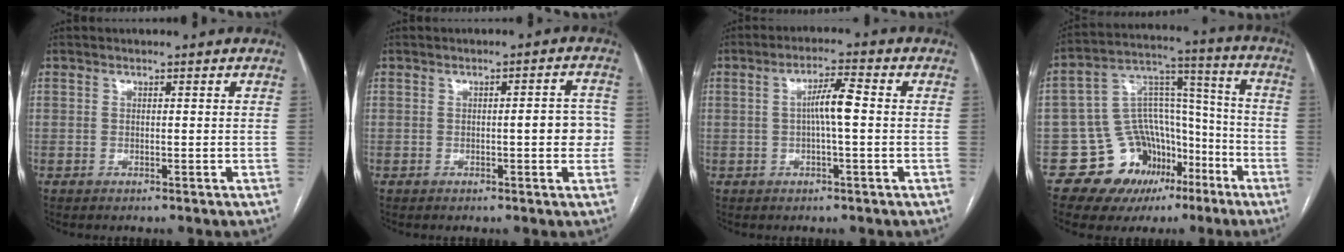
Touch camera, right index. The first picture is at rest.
{"total": 4.3, "force": [-0.4, 1.1, 4.2], "torque": [-0.047, 0.011, -0.006]}
{"total": 5.0, "force": [0.1, 0.3, 5.0], "torque": [-0.089, 0.012, 0.000]}
{"total": 15.1, "force": [-8.0, 11.7, 5.4], "torque": [-0.072, 0.089, -0.114]}